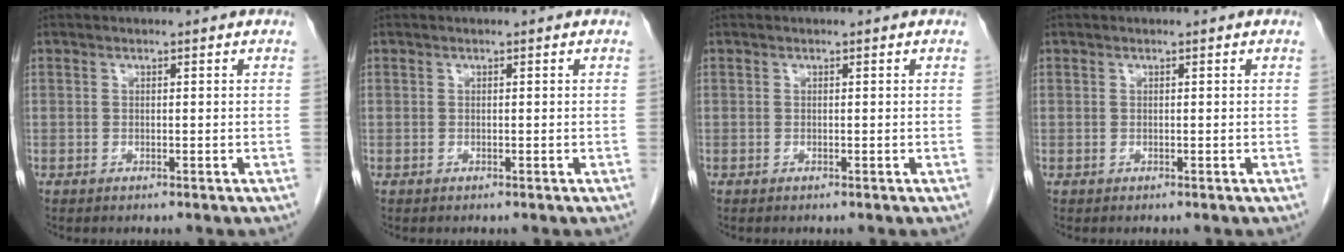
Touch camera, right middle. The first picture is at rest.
{"total": 0.0}
{"total": 0.0}
{"total": 0.0}